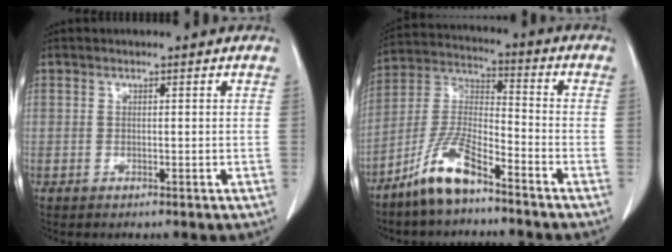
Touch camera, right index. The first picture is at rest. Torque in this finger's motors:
{"motor_torque": [0.53, -0.49, 0.33, 0.12]}